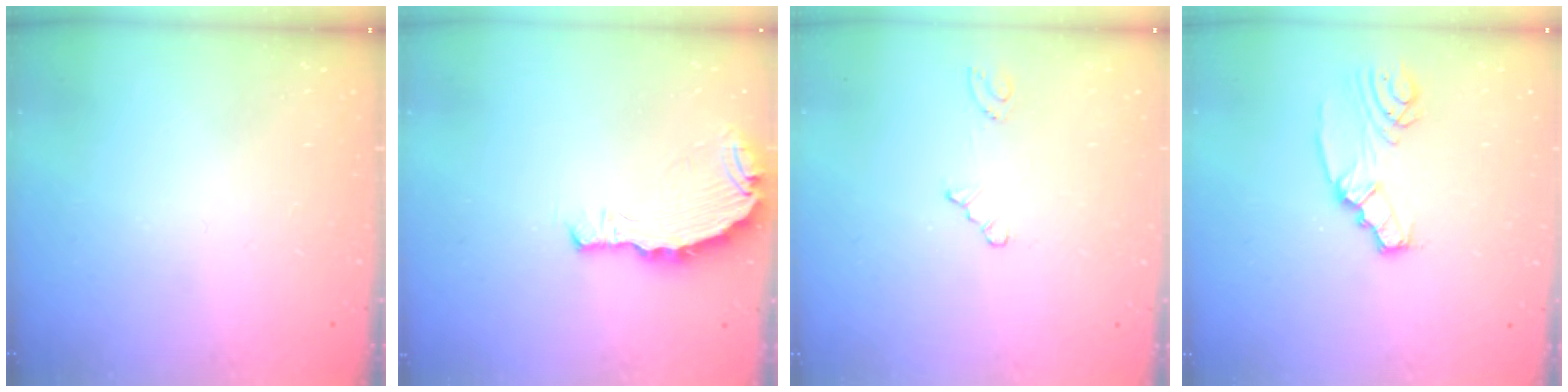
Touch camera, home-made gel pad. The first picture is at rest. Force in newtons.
{"total": 5.7, "press": 5.6, "slide": 1.1}
{"total": 2.8, "press": 2.8, "slide": 0.4}
{"total": 4.5, "press": 4.4, "slide": 0.7}